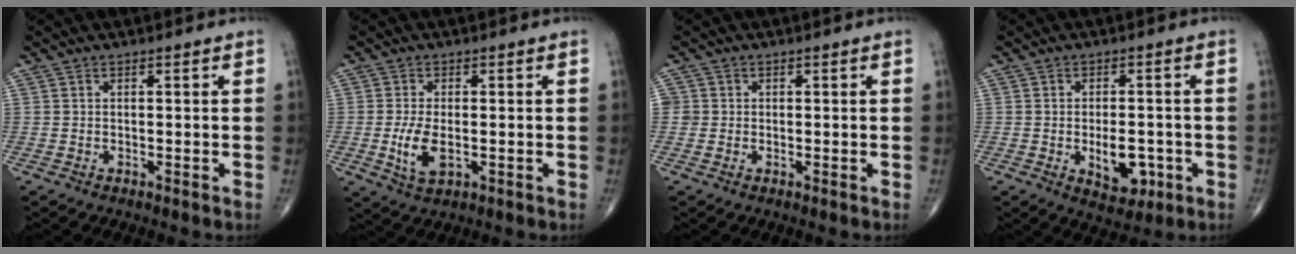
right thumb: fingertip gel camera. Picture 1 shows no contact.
{"total": 5.6, "force": [-0.9, 2.7, 4.8], "torque": [-0.099, -0.008, -0.013]}
{"total": 1.7, "force": [0.0, 1.7, 0.2], "torque": [0.008, 0.005, -0.002]}
{"total": 7.3, "force": [-1.9, 4.2, 5.6], "torque": [-0.058, 0.005, -0.016]}